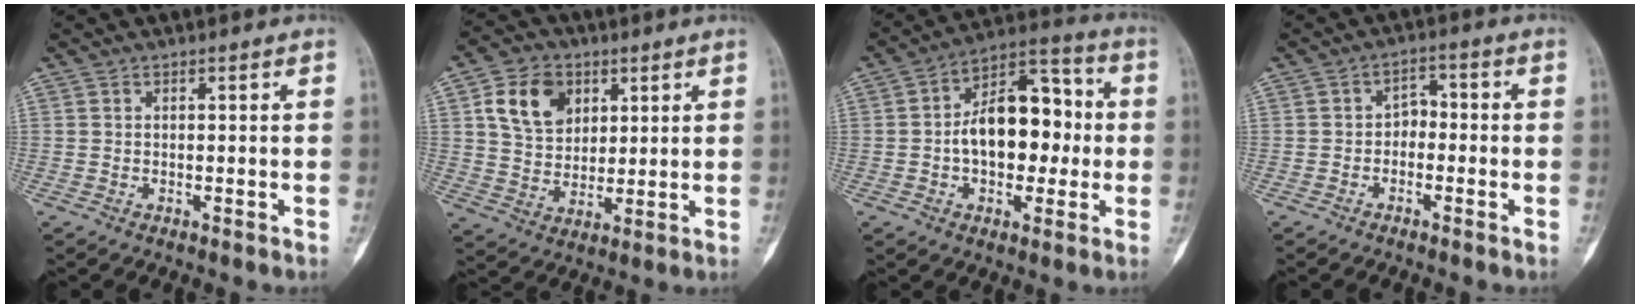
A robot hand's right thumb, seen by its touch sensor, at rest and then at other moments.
{"total": 11.2, "force": [4.3, 8.3, 6.1], "torque": [-0.079, -0.011, 0.079]}
{"total": 16.4, "force": [-0.4, 10.1, 12.9], "torque": [-0.161, 0.040, -0.011]}
{"total": 3.5, "force": [-1.0, 2.7, 2.0], "torque": [-0.014, 0.025, -0.028]}